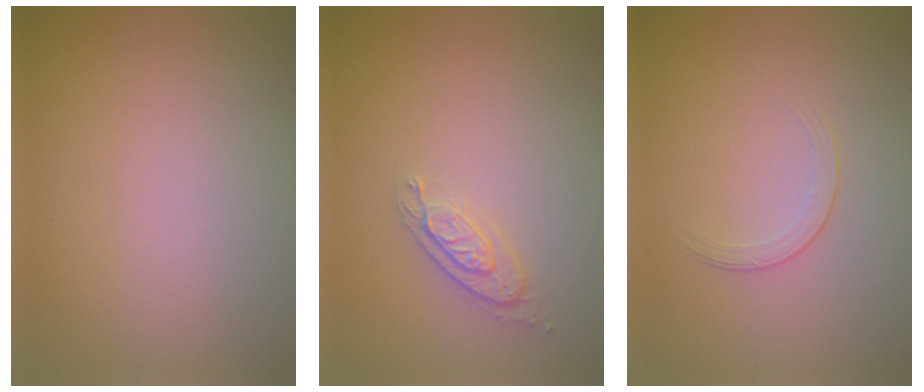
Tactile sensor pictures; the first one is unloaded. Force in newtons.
{"total": 2.0, "press": 1.8, "slide": 0.9}
{"total": 1.5, "press": 0.7, "slide": 1.4}